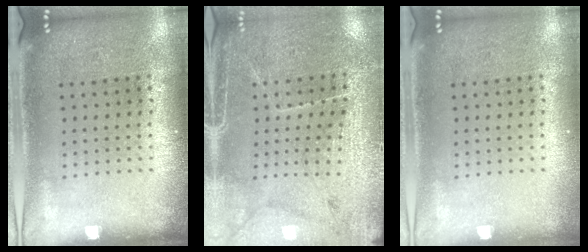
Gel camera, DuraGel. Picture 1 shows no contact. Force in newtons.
{"total": 3.0, "press": 2.9, "slide": 0.4}
{"total": 0.0}